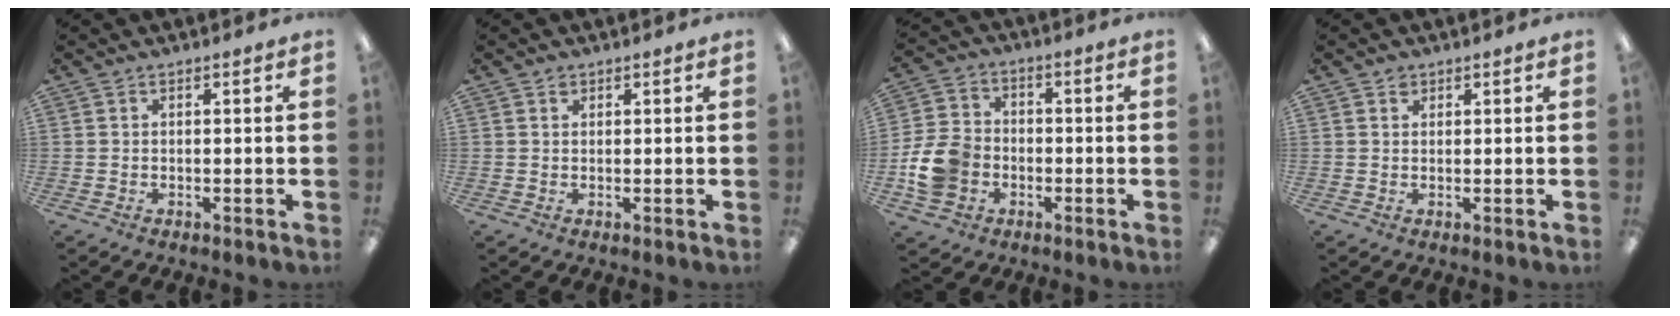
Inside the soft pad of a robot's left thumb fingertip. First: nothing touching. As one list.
[{"total": 0.8, "force": [0.6, 0.5, 0.3], "torque": [-0.007, 0.001, 0.011]}, {"total": 10.4, "force": [-2.5, 8.5, 5.4], "torque": [-0.123, 0.024, -0.045]}, {"total": 1.2, "force": [0.8, 0.9, 0.3], "torque": [-0.007, 0.002, 0.015]}]